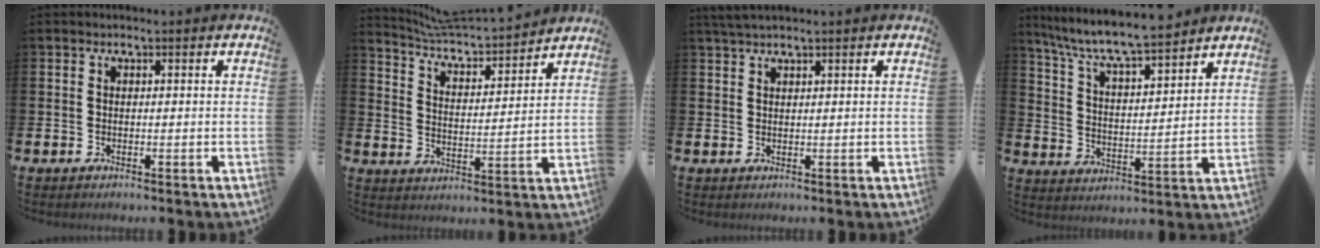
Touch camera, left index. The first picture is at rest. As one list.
[{"total": 5.7, "force": [5.5, 0.7, 1.2], "torque": [-0.050, -0.051, 0.091]}, {"total": 2.3, "force": [2.0, 0.4, 1.1], "torque": [-0.027, 0.005, 0.037]}, {"total": 8.1, "force": [7.7, 0.6, 2.6], "torque": [-0.082, -0.055, 0.134]}]